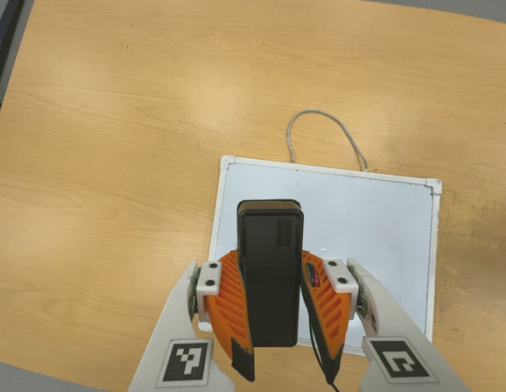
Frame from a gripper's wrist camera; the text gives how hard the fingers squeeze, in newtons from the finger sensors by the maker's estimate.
{"total": 7.5, "left": 6.1, "right": 8.9}